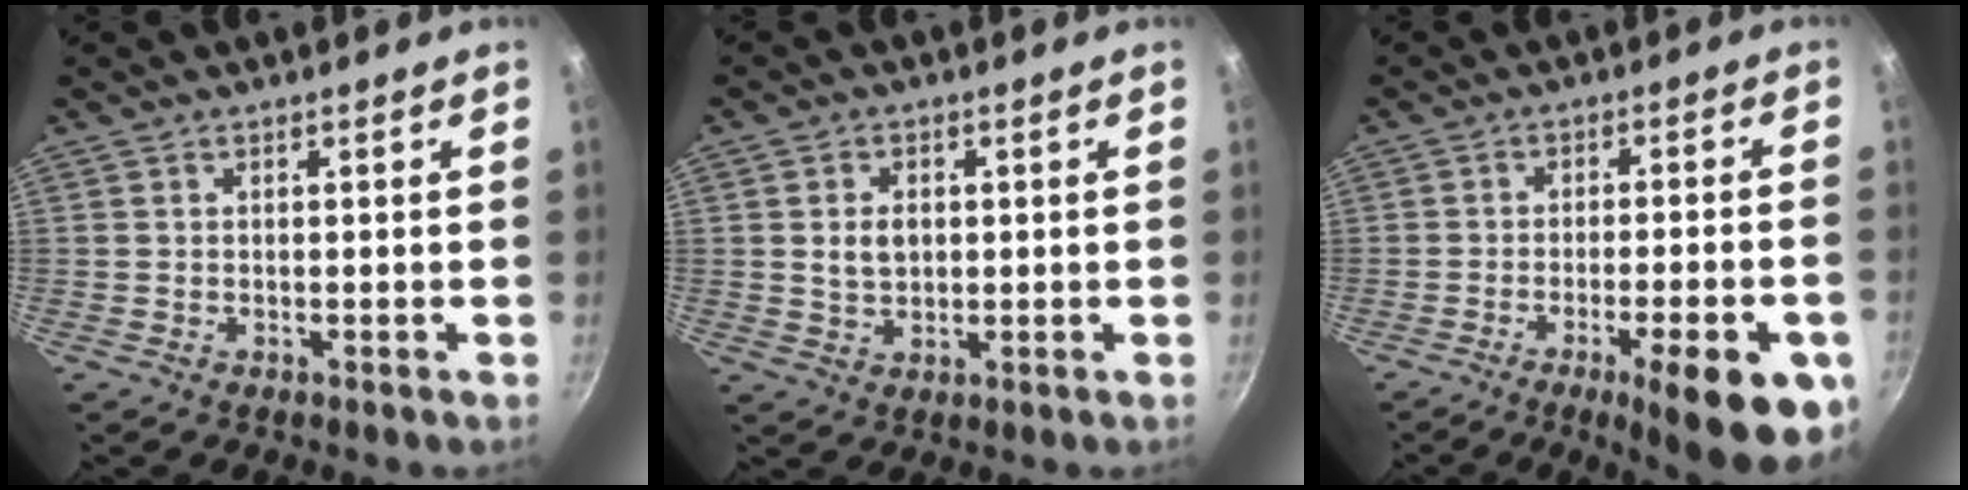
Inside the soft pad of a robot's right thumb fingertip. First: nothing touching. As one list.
[{"total": 4.7, "force": [0.6, 3.4, 3.2], "torque": [-0.043, 0.000, 0.012]}, {"total": 15.8, "force": [-7.0, 4.0, 13.6], "torque": [-0.158, 0.016, -0.092]}]